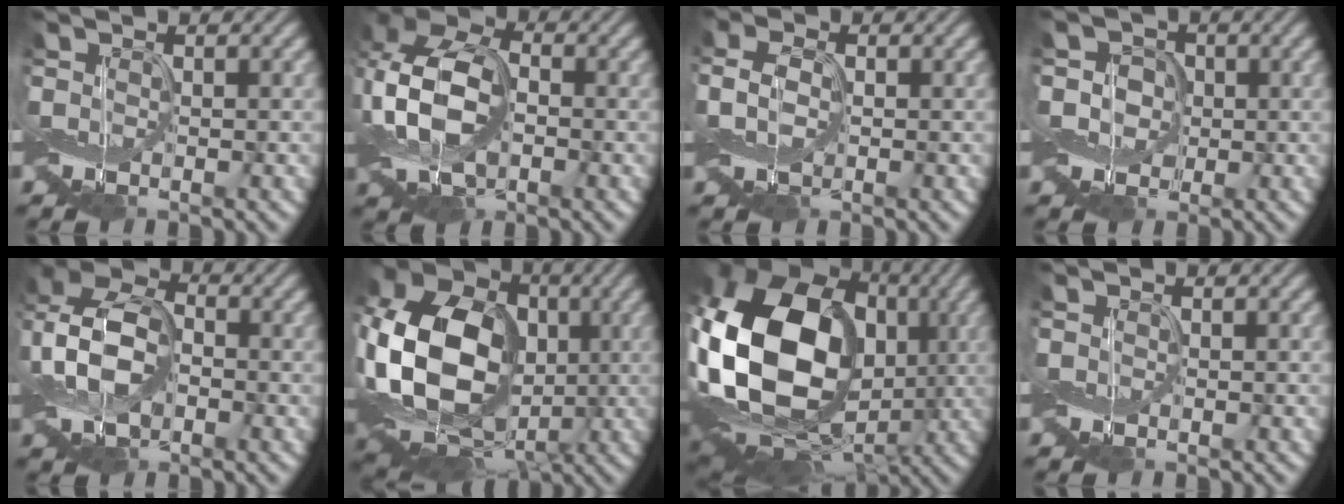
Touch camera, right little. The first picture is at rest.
{"total": 9.3, "force": [-0.7, 6.2, 7.0], "torque": [-0.162, 0.012, -0.031]}
{"total": 1.9, "force": [-0.4, 1.2, 1.4], "torque": [-0.038, 0.004, -0.005]}
{"total": 3.8, "force": [0.1, 3.3, 1.9], "torque": [-0.033, 0.017, -0.018]}
{"total": 8.3, "force": [-1.0, 5.4, 6.1], "torque": [-0.138, 0.017, -0.039]}
{"total": 16.8, "force": [-1.0, 12.7, 10.9], "torque": [-0.210, -0.008, -0.026]}
{"total": 19.3, "force": [-0.3, 14.5, 12.8], "torque": [-0.265, -0.008, -0.002]}
{"total": 0.0}